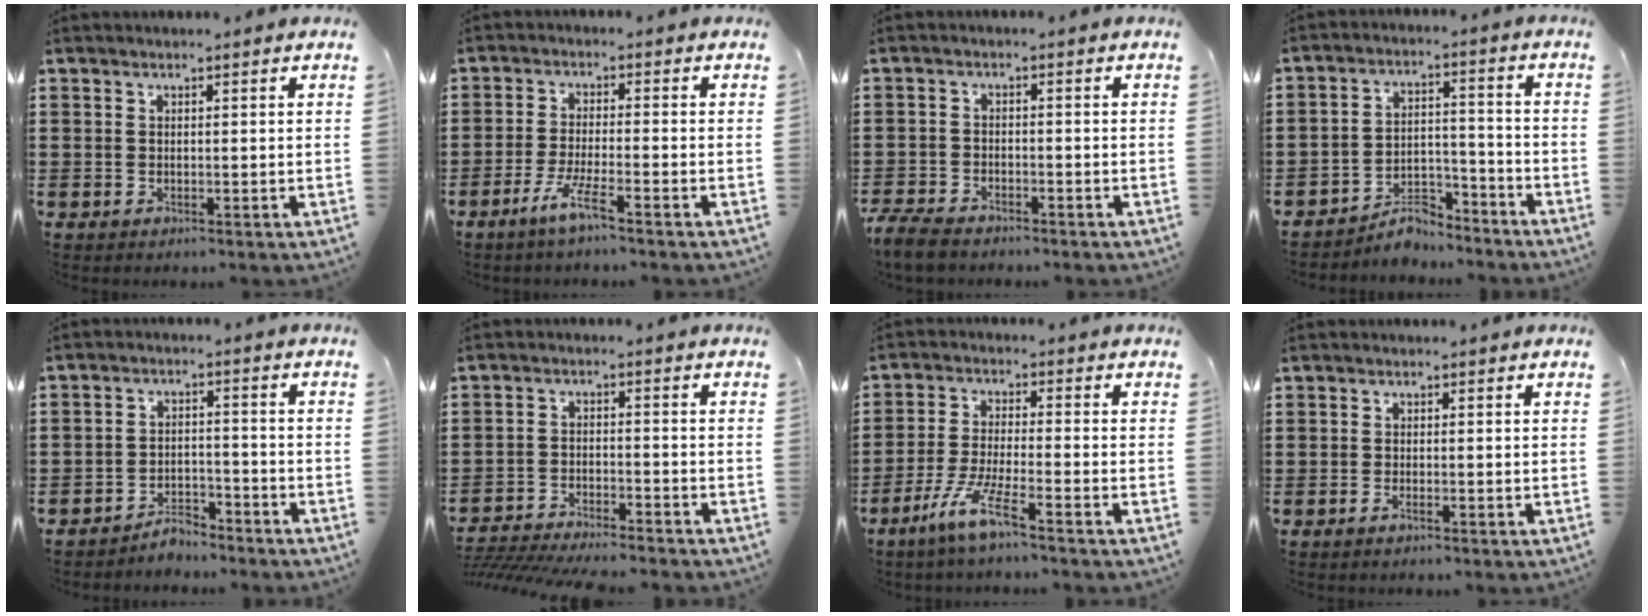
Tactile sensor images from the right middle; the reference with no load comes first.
{"total": 5.3, "force": [-3.3, 0.3, 4.1], "torque": [-0.093, -0.012, -0.065]}
{"total": 3.5, "force": [-3.2, 0.8, 1.0], "torque": [-0.040, -0.004, -0.071]}
{"total": 6.7, "force": [-6.3, 2.0, 1.0], "torque": [-0.012, 0.023, -0.124]}
{"total": 4.8, "force": [-4.6, 1.2, 0.3], "torque": [-0.008, 0.010, -0.094]}
{"total": 4.5, "force": [-4.4, 0.0, 0.8], "torque": [-0.028, -0.008, -0.094]}
{"total": 6.6, "force": [-4.3, 0.4, 5.0], "torque": [-0.113, -0.011, -0.084]}
{"total": 0.6, "force": [-0.2, 0.0, 0.6], "torque": [-0.010, -0.001, -0.004]}